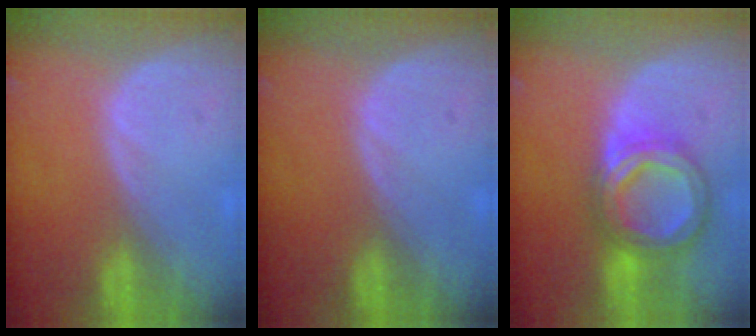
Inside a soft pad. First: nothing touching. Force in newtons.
{"total": 0.0}
{"total": 8.2, "press": 8.2, "slide": 0.6}